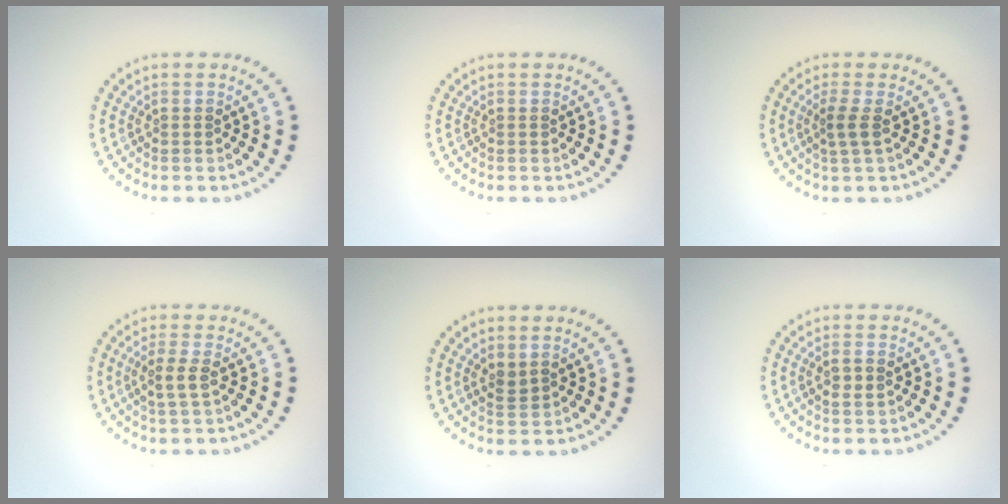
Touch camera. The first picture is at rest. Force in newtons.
{"total": 0.0}
{"total": 1.5, "press": 1.2, "slide": 1.0}
{"total": 1.8, "press": 1.6, "slide": 0.7}
{"total": 1.1, "press": 0.9, "slide": 0.6}
{"total": 1.2, "press": 1.2, "slide": 0.3}